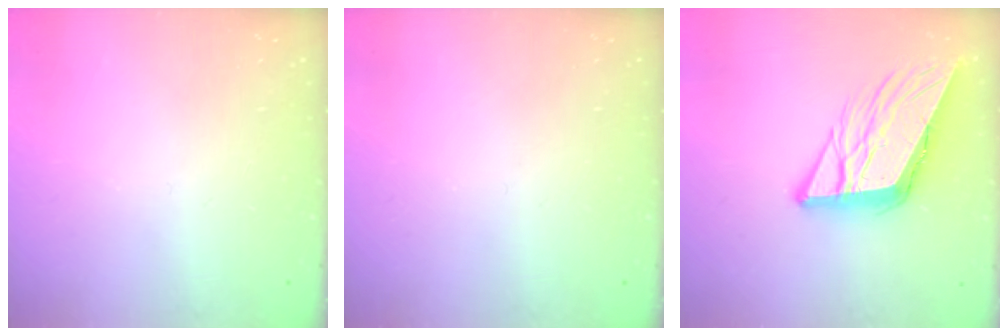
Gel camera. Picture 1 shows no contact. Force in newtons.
{"total": 0.0}
{"total": 11.0, "press": 10.7, "slide": 2.3}